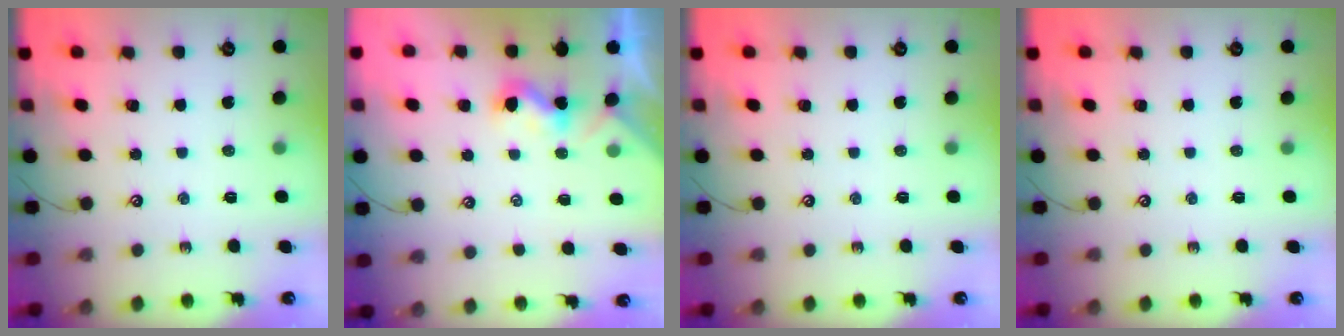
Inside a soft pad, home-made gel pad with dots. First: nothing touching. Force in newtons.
{"total": 2.5, "press": 2.5, "slide": 0.3}
{"total": 0.0}
{"total": 0.0}